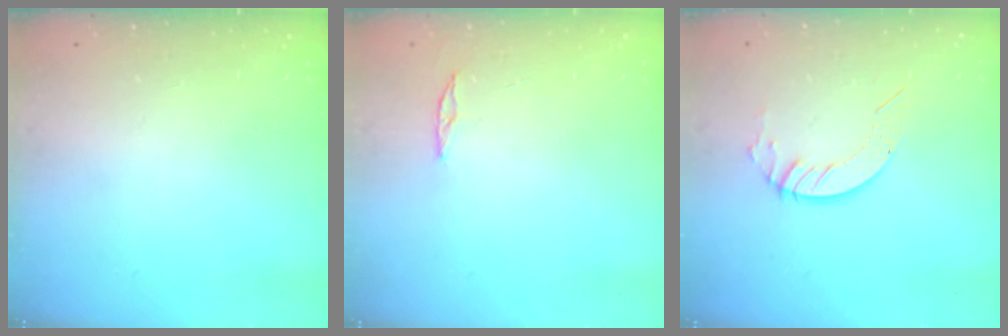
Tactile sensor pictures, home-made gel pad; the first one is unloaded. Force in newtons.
{"total": 3.0, "press": 2.9, "slide": 0.3}
{"total": 5.2, "press": 5.2, "slide": 0.3}